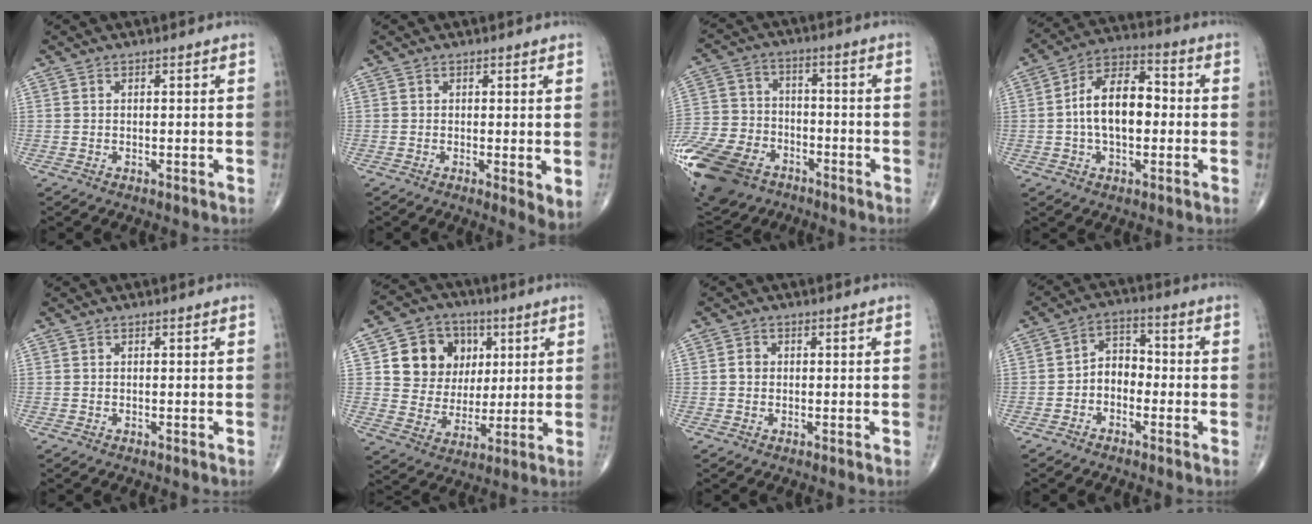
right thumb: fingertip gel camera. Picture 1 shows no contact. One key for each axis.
{"total": 3.4, "fx": -0.1, "fy": 1.2, "fz": 3.2, "tx": -0.050, "ty": -0.013, "tz": -0.004}
{"total": 22.2, "fx": -11.6, "fy": 14.9, "fz": 11.8, "tx": -0.292, "ty": 0.019, "tz": -0.207}
{"total": 12.5, "fx": -0.4, "fy": 7.2, "fz": 10.2, "tx": -0.163, "ty": 0.030, "tz": -0.017}
{"total": 0.0}
{"total": 14.1, "fx": 4.2, "fy": 12.1, "fz": 6.0, "tx": -0.053, "ty": -0.003, "tz": 0.078}
{"total": 1.5, "fx": 0.0, "fy": 1.3, "fz": 0.7, "tx": -0.006, "ty": 0.004, "tz": -0.003}
{"total": 5.5, "fx": -1.8, "fy": 4.1, "fz": 3.2, "tx": -0.030, "ty": 0.029, "tz": -0.047}